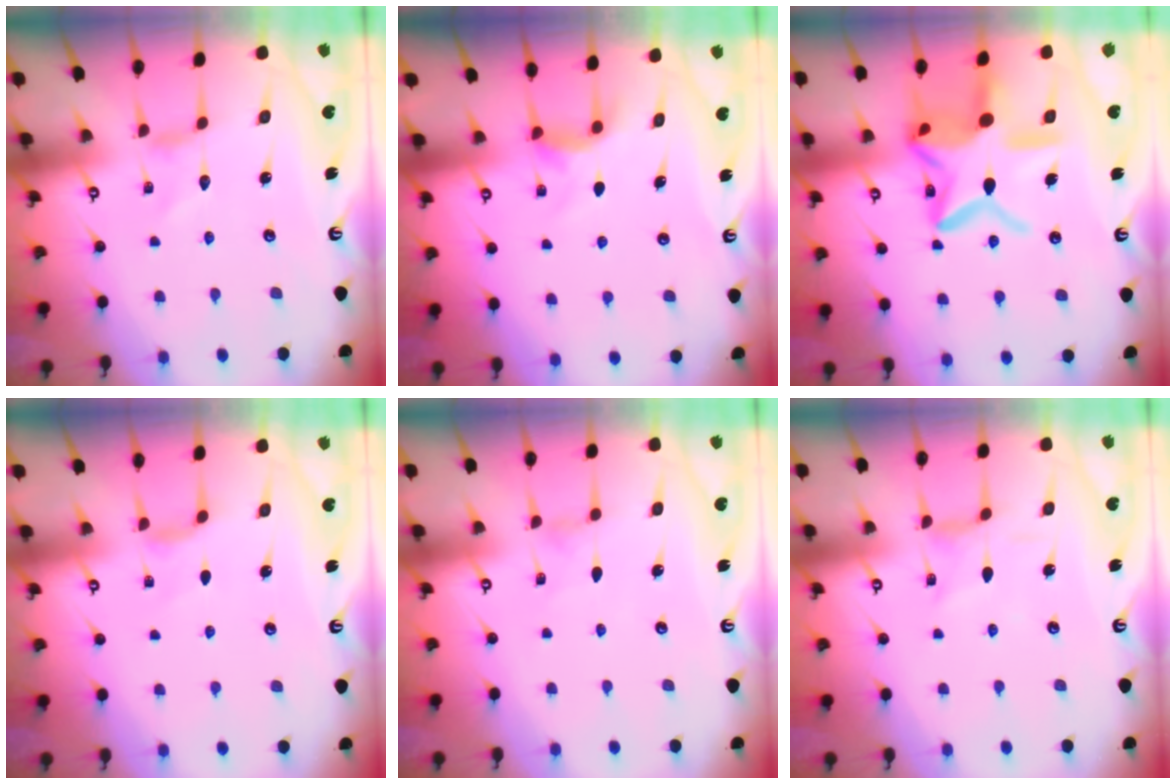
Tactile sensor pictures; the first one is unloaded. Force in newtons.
{"total": 4.1, "press": 4.1, "slide": 0.6}
{"total": 19.9, "press": 19.8, "slide": 1.5}
{"total": 2.8, "press": 2.8, "slide": 0.6}
{"total": 0.0}
{"total": 1.6, "press": 1.5, "slide": 0.5}